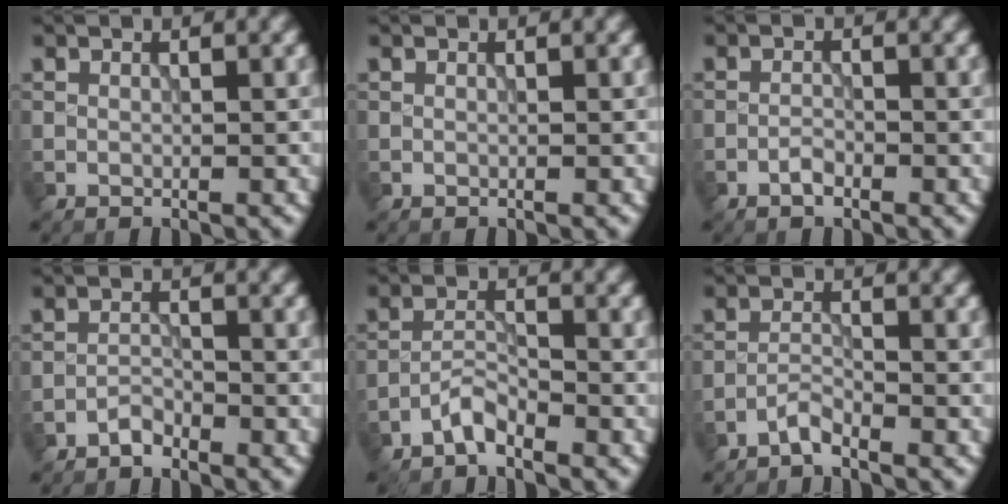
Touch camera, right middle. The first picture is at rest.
{"total": 0.0}
{"total": 1.1, "force": [-0.8, 0.4, 0.7], "torque": [-0.014, 0.003, -0.017]}
{"total": 1.3, "force": [-1.2, 0.4, 0.3], "torque": [-0.004, 0.006, -0.026]}
{"total": 2.2, "force": [-1.9, 0.4, 0.9], "torque": [-0.019, 0.008, -0.043]}
{"total": 1.5, "force": [-1.4, 0.0, 0.6], "torque": [-0.010, 0.006, -0.033]}